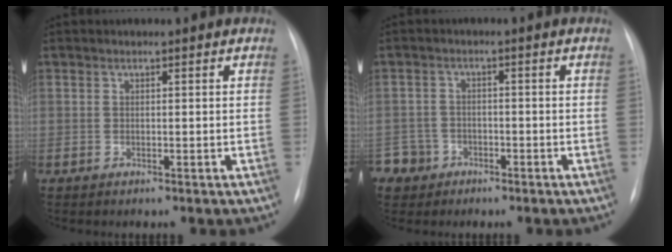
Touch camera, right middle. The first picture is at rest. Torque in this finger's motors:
{"motor_torque": [0.86, -0.82, 0.17, 0.05]}